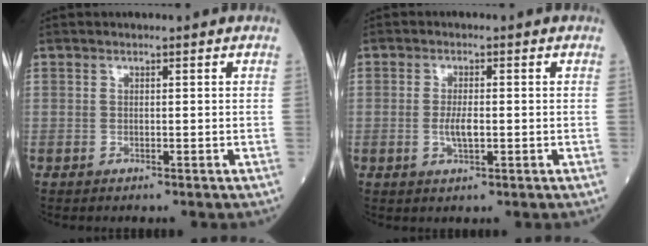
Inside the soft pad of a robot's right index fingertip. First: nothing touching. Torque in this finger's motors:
{"motor_torque": [0.32, 0.02, 0.26, 0.05]}